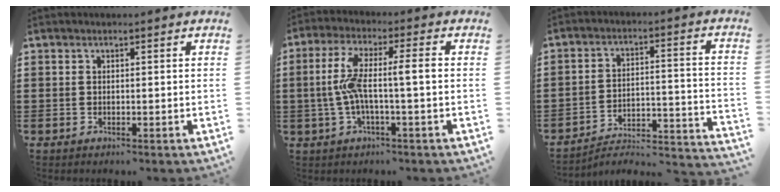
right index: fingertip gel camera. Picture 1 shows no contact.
{"total": 7.3, "force": [-0.8, 0.9, 7.2], "torque": [-0.142, -0.002, -0.023]}
{"total": 2.7, "force": [-2.4, 0.5, 1.1], "torque": [-0.033, -0.017, -0.060]}